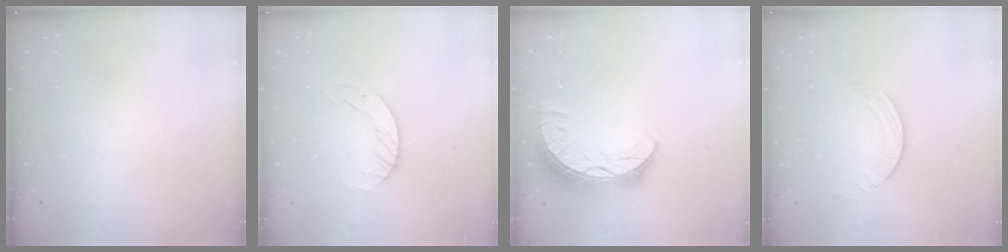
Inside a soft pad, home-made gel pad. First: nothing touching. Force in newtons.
{"total": 3.5, "press": 3.5, "slide": 0.4}
{"total": 13.4, "press": 13.3, "slide": 0.9}
{"total": 1.6, "press": 1.6, "slide": 0.2}